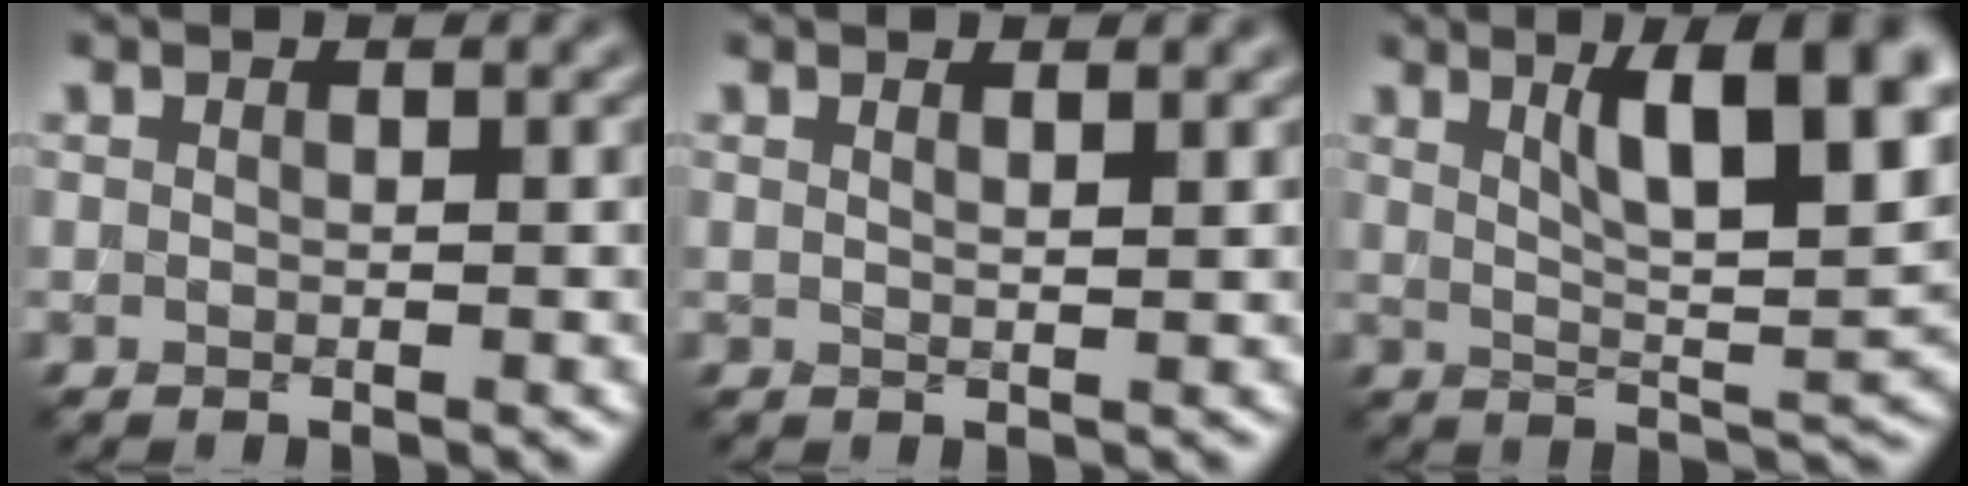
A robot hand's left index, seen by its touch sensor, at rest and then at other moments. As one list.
[{"total": 1.0, "force": [0.8, 0.1, 0.4], "torque": [-0.002, 0.002, 0.012]}, {"total": 10.3, "force": [4.2, 3.0, 8.9], "torque": [-0.111, 0.010, 0.064]}]